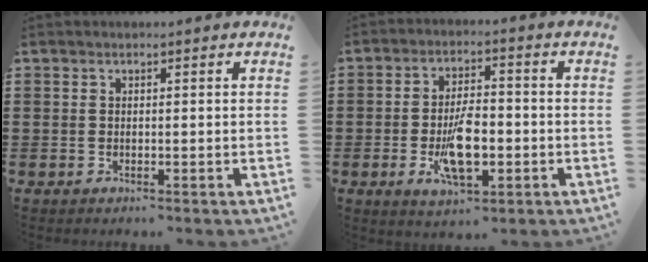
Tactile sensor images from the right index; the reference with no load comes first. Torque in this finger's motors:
{"motor_torque": [1.77, 0.37, 0.64, 0.21]}